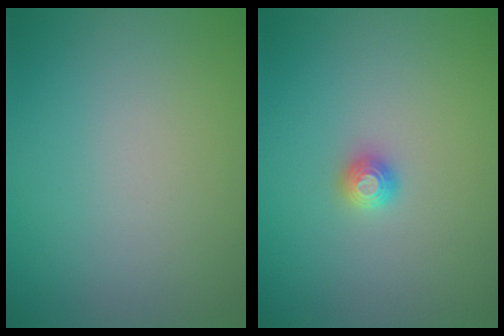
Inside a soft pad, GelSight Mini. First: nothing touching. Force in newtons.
{"total": 0.9, "press": 0.9, "slide": 0.0}